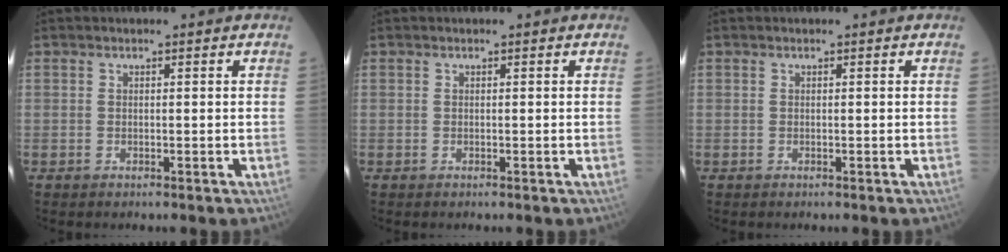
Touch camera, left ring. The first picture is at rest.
{"total": 0.0}
{"total": 0.0}